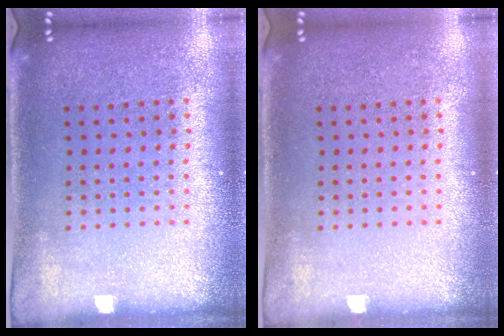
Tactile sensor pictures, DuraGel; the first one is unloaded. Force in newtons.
{"total": 0.0}